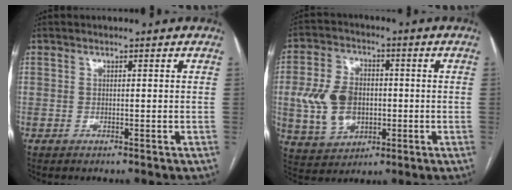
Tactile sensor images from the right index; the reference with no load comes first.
{"total": 10.9, "force": [-0.7, 7.8, 7.6], "torque": [-0.168, 0.018, -0.002]}